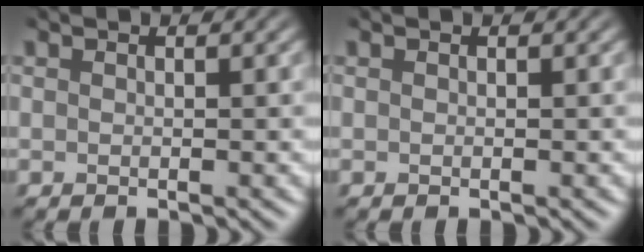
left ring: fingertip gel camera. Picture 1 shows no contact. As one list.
[{"total": 0.0}]